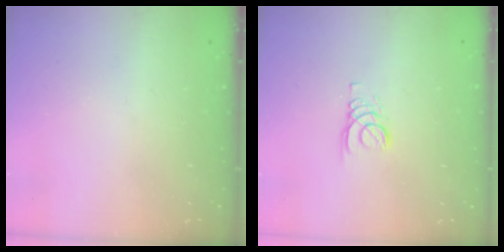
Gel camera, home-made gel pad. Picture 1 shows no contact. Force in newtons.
{"total": 2.1, "press": 2.1, "slide": 0.1}